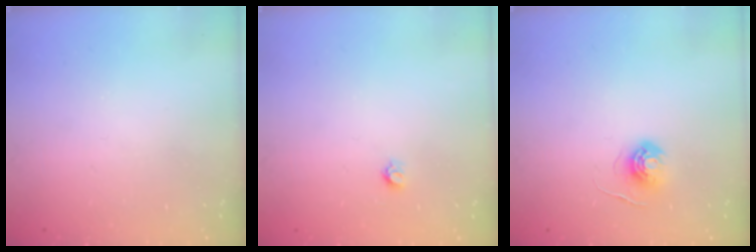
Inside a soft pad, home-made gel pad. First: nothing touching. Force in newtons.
{"total": 3.5, "press": 3.4, "slide": 0.4}
{"total": 5.8, "press": 5.8, "slide": 0.3}